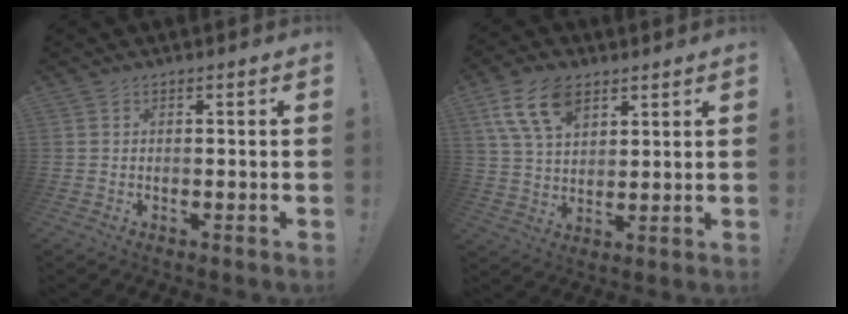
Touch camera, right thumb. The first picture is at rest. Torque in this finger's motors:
{"motor_torque": [1.18, 1.86, 0.55, -0.26, 0.36]}